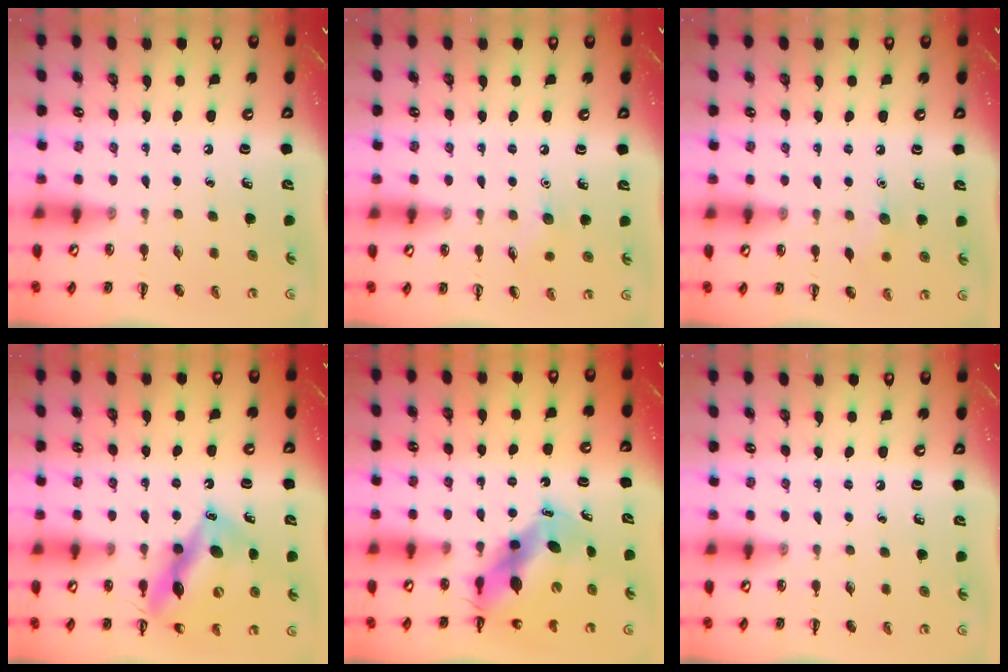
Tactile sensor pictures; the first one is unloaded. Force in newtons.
{"total": 5.4, "press": 5.1, "slide": 1.7}
{"total": 5.9, "press": 5.7, "slide": 1.4}
{"total": 15.2, "press": 14.8, "slide": 3.3}
{"total": 10.9, "press": 10.5, "slide": 2.9}
{"total": 0.0}